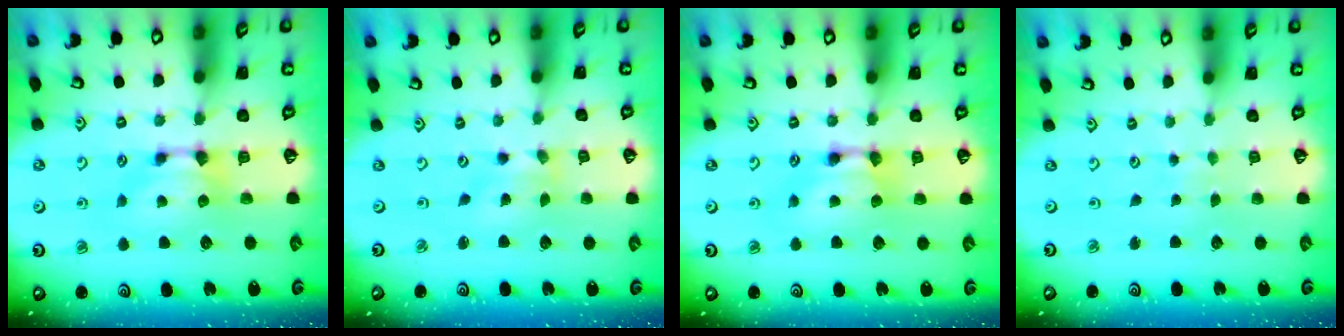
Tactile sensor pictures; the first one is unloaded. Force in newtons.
{"total": 2.6, "press": 2.5, "slide": 0.9}
{"total": 2.1, "press": 2.1, "slide": 0.1}
{"total": 5.5, "press": 5.5, "slide": 0.3}